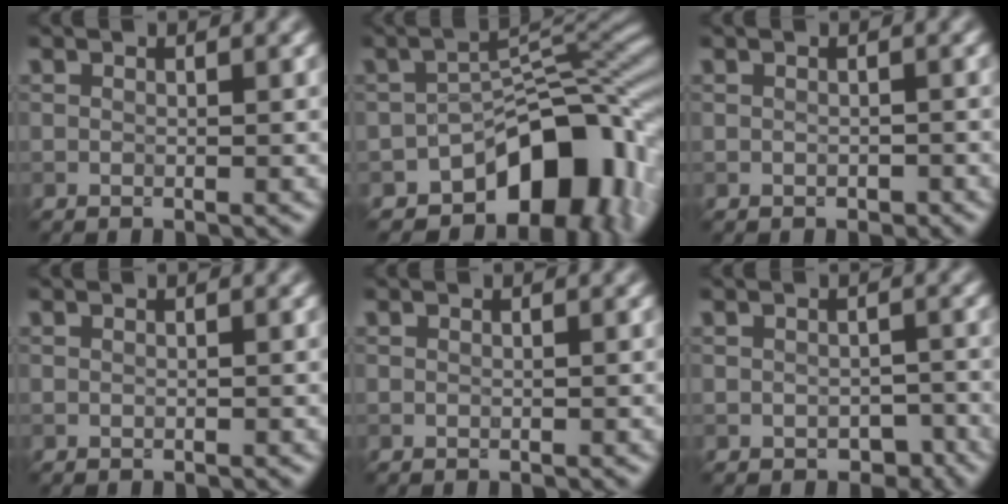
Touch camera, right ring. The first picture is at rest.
{"total": 11.8, "force": [-6.1, 6.6, 7.6], "torque": [-0.082, -0.005, -0.102]}
{"total": 0.7, "force": [-0.2, 0.6, 0.3], "torque": [-0.002, -0.002, -0.004]}
{"total": 0.0}
{"total": 0.0}
{"total": 2.0, "force": [-1.1, 1.3, 1.0], "torque": [-0.010, -0.003, -0.012]}